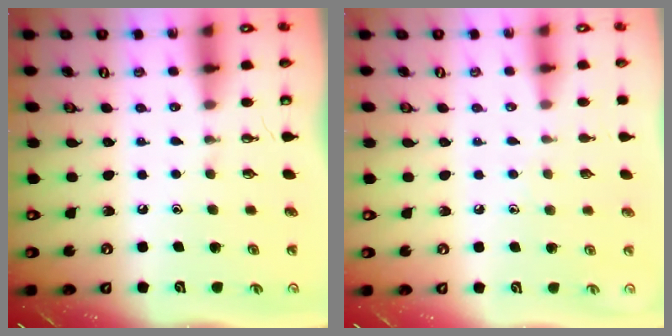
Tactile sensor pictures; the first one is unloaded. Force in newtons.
{"total": 4.4, "press": 4.4, "slide": 0.5}